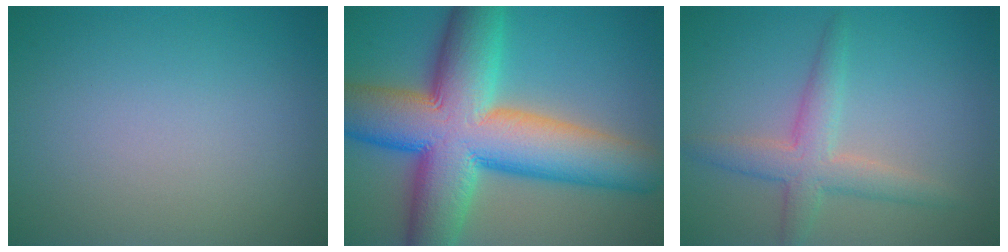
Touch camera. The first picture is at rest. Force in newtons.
{"total": 15.9, "press": 15.9, "slide": 0.6}
{"total": 3.6, "press": 3.6, "slide": 0.1}